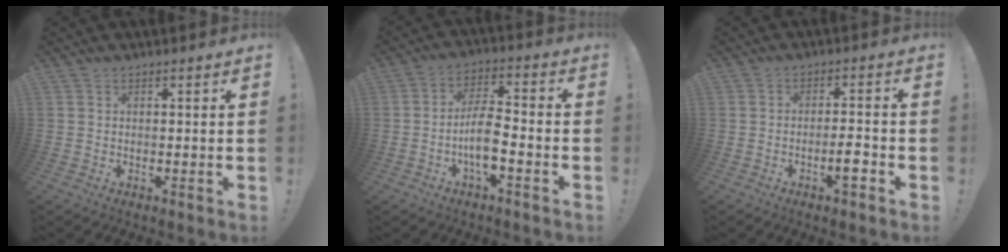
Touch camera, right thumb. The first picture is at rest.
{"total": 9.2, "force": [-3.5, 4.1, 7.5], "torque": [-0.138, 0.010, -0.062]}
{"total": 5.1, "force": [-2.8, 1.2, 4.1], "torque": [-0.057, 0.009, -0.047]}